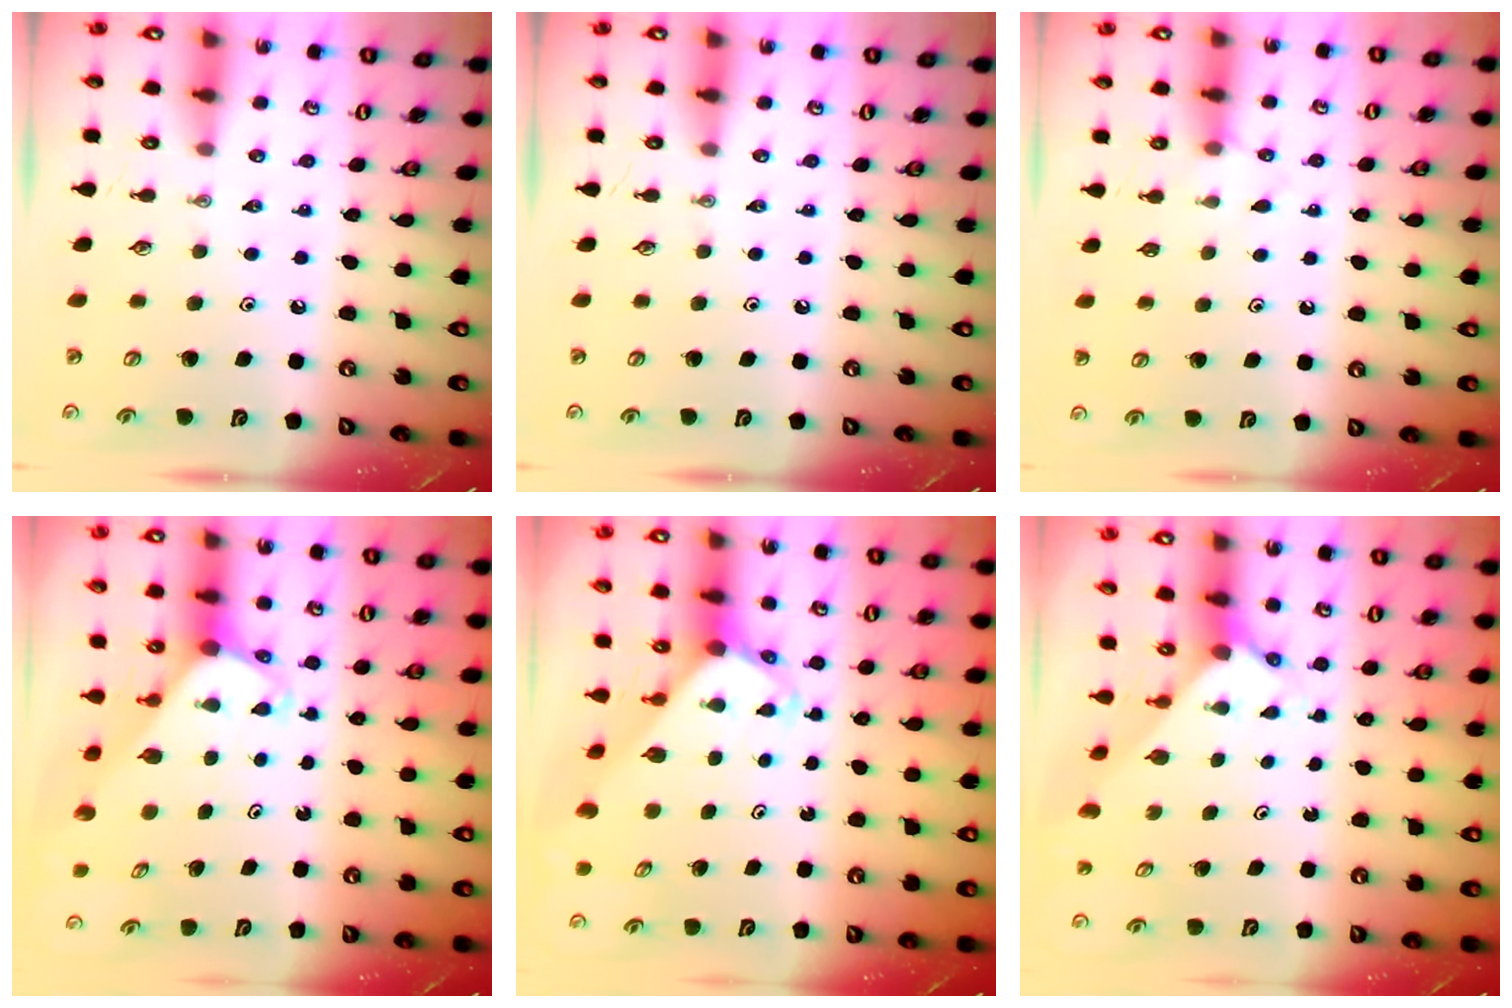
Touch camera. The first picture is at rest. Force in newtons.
{"total": 0.0}
{"total": 5.6, "press": 5.6, "slide": 0.6}
{"total": 2.5, "press": 2.5, "slide": 0.1}
{"total": 2.8, "press": 2.8, "slide": 0.2}
{"total": 1.8, "press": 1.8, "slide": 0.1}